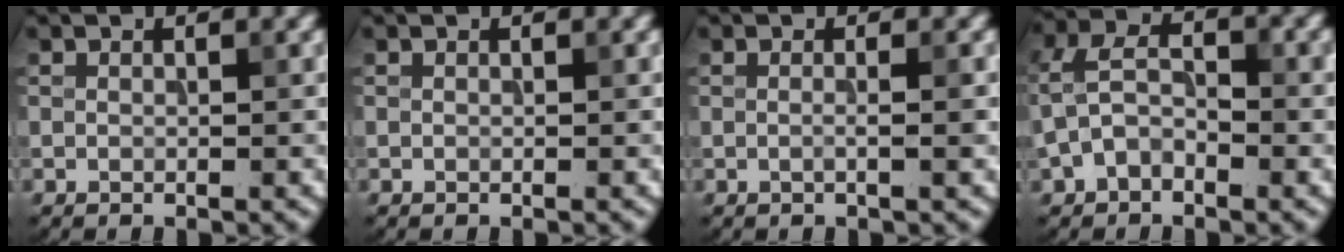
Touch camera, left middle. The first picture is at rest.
{"total": 0.0}
{"total": 1.4, "force": [0.0, 0.1, 1.4], "torque": [-0.022, -0.009, -0.003]}
{"total": 4.1, "force": [-1.2, 2.6, 3.1], "torque": [-0.068, 0.014, -0.029]}